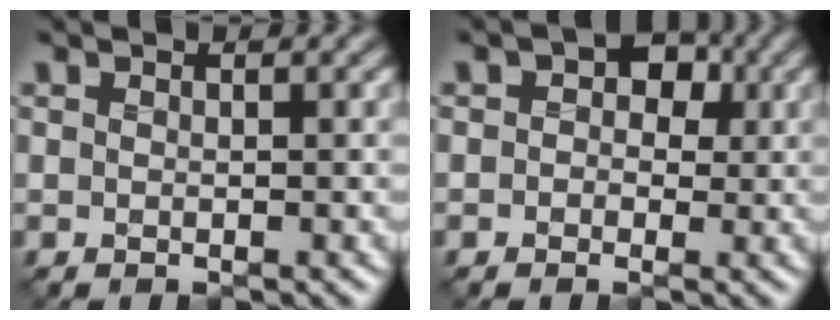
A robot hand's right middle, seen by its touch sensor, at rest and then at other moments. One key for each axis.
{"total": 4.1, "fx": 0.8, "fy": 3.1, "fz": 2.5, "tx": -0.019, "ty": 0.014, "tz": -0.021}